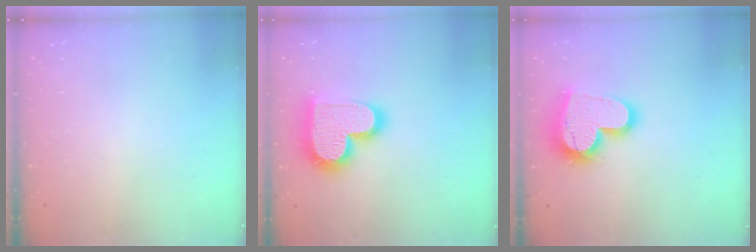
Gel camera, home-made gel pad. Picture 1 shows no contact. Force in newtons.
{"total": 19.5, "press": 19.5, "slide": 1.5}
{"total": 18.2, "press": 18.1, "slide": 1.5}